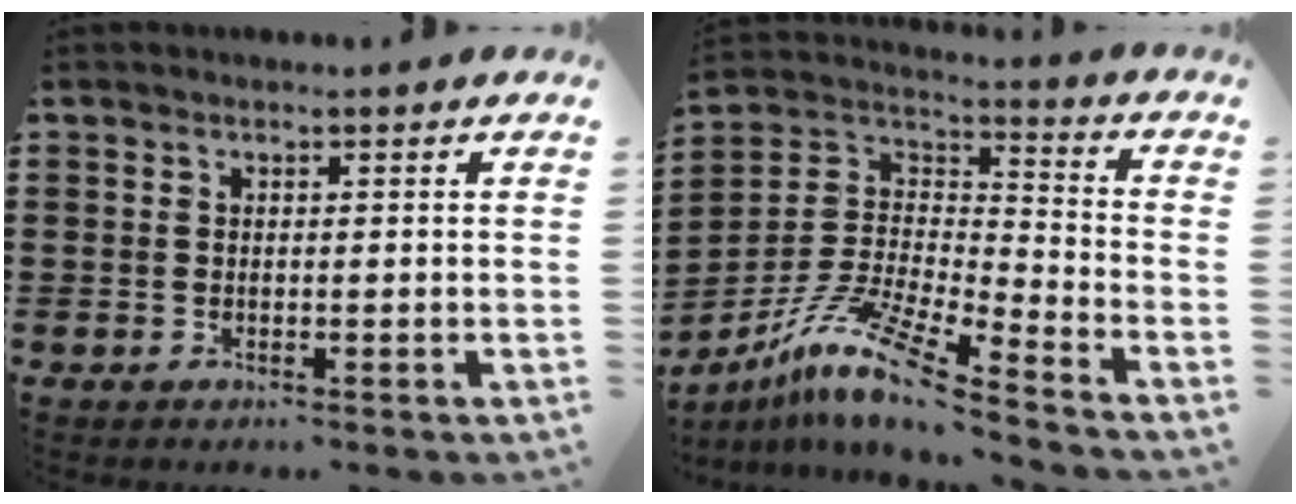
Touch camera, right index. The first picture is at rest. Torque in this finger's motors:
{"motor_torque": [0.09, 0.41, 0.47, 0.10]}